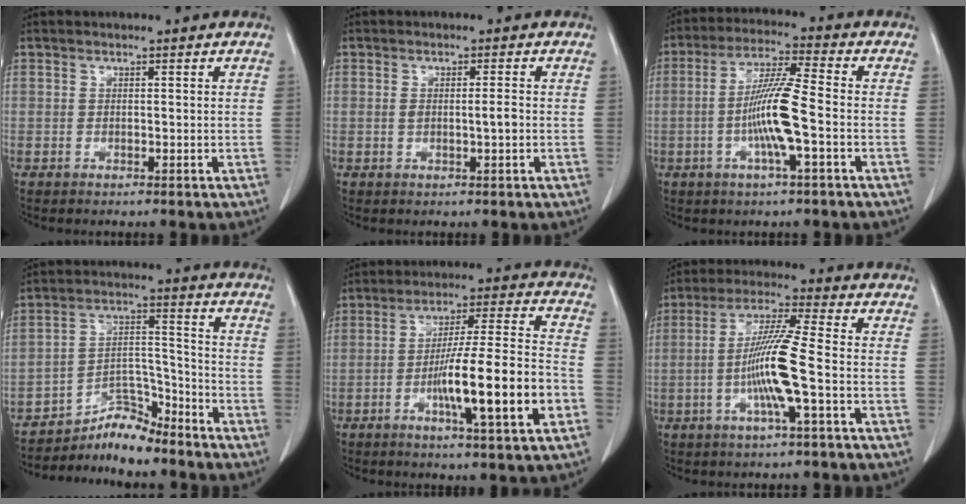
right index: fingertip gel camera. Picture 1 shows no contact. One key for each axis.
{"total": 2.4, "fx": -0.2, "fy": 0.4, "fz": 2.3, "tx": -0.044, "ty": 0.000, "tz": -0.001}
{"total": 9.8, "fx": -2.1, "fy": 0.2, "fz": 9.6, "tx": -0.188, "ty": 0.001, "tz": -0.045}
{"total": 8.0, "fx": -7.7, "fy": 1.4, "fz": 1.5, "tx": -0.022, "ty": 0.027, "tz": -0.135}
{"total": 15.1, "fx": -4.8, "fy": 0.5, "fz": 14.4, "tx": -0.239, "ty": 0.000, "tz": -0.077}
{"total": 10.2, "fx": -2.2, "fy": -0.4, "fz": 9.9, "tx": -0.194, "ty": -0.002, "tz": -0.048}